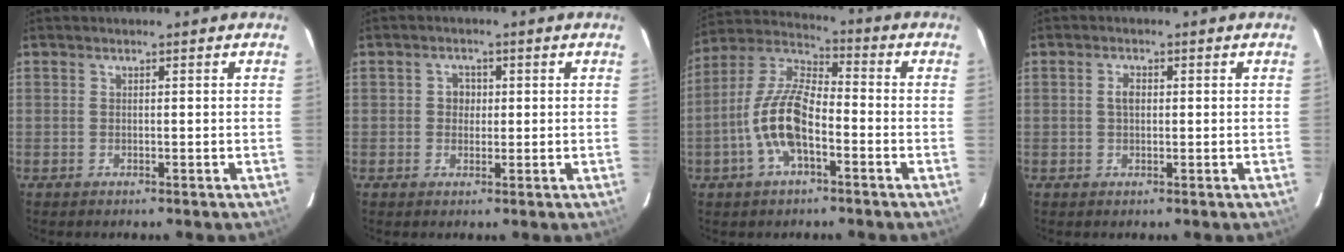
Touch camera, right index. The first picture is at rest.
{"total": 2.4, "force": [0.1, 2.3, 0.8], "torque": [-0.009, 0.009, 0.000]}
{"total": 12.6, "force": [-4.3, 5.0, 10.8], "torque": [-0.230, 0.007, -0.083]}
{"total": 2.1, "force": [0.2, 1.3, 1.6], "torque": [-0.030, 0.006, 0.003]}